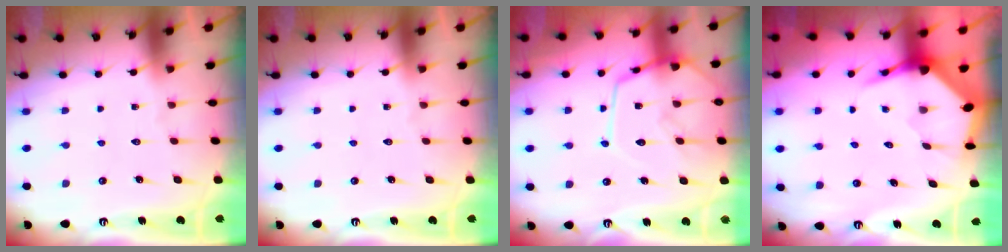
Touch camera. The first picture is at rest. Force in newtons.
{"total": 0.0}
{"total": 13.5, "press": 13.4, "slide": 1.2}
{"total": 4.3, "press": 4.3, "slide": 0.5}